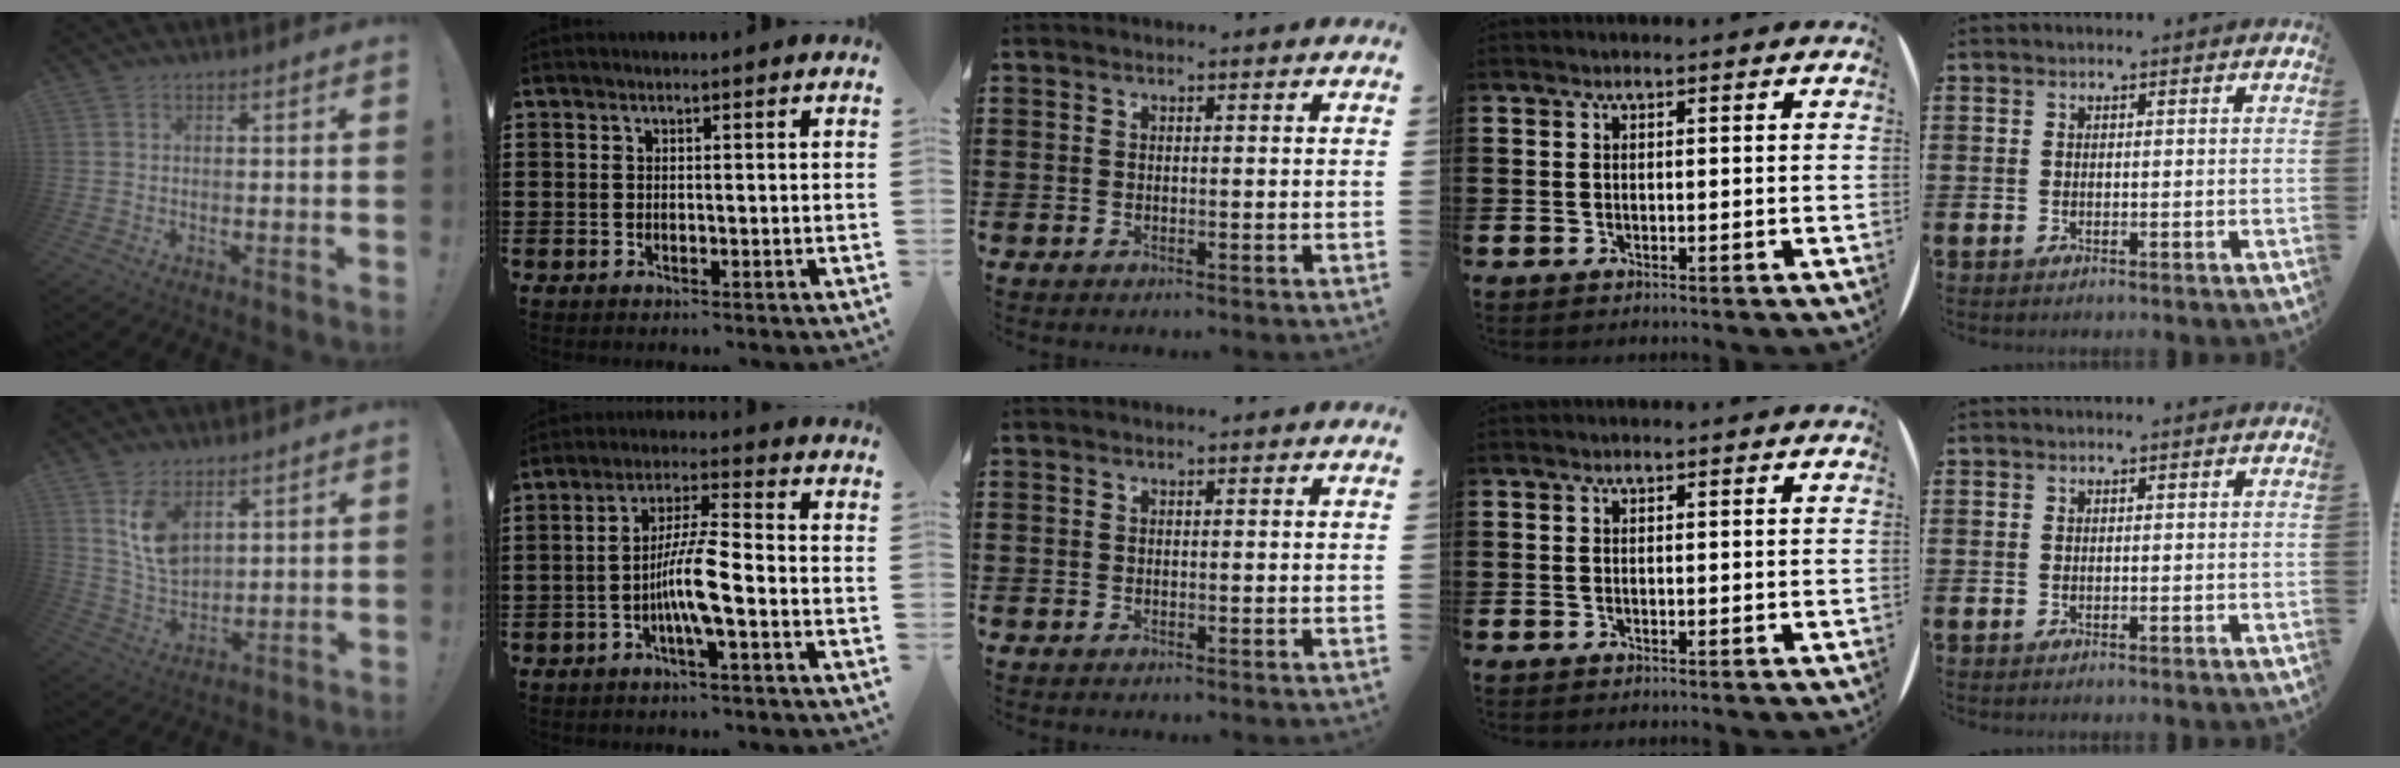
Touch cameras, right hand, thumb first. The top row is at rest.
{"thumb": {"total": 10.3, "force": [5.7, 6.3, 5.8], "torque": [-0.107, -0.027, 0.110]}, "index": {"total": 7.7, "force": [-2.6, 0.9, 7.2], "torque": [-0.143, -0.005, -0.053]}}